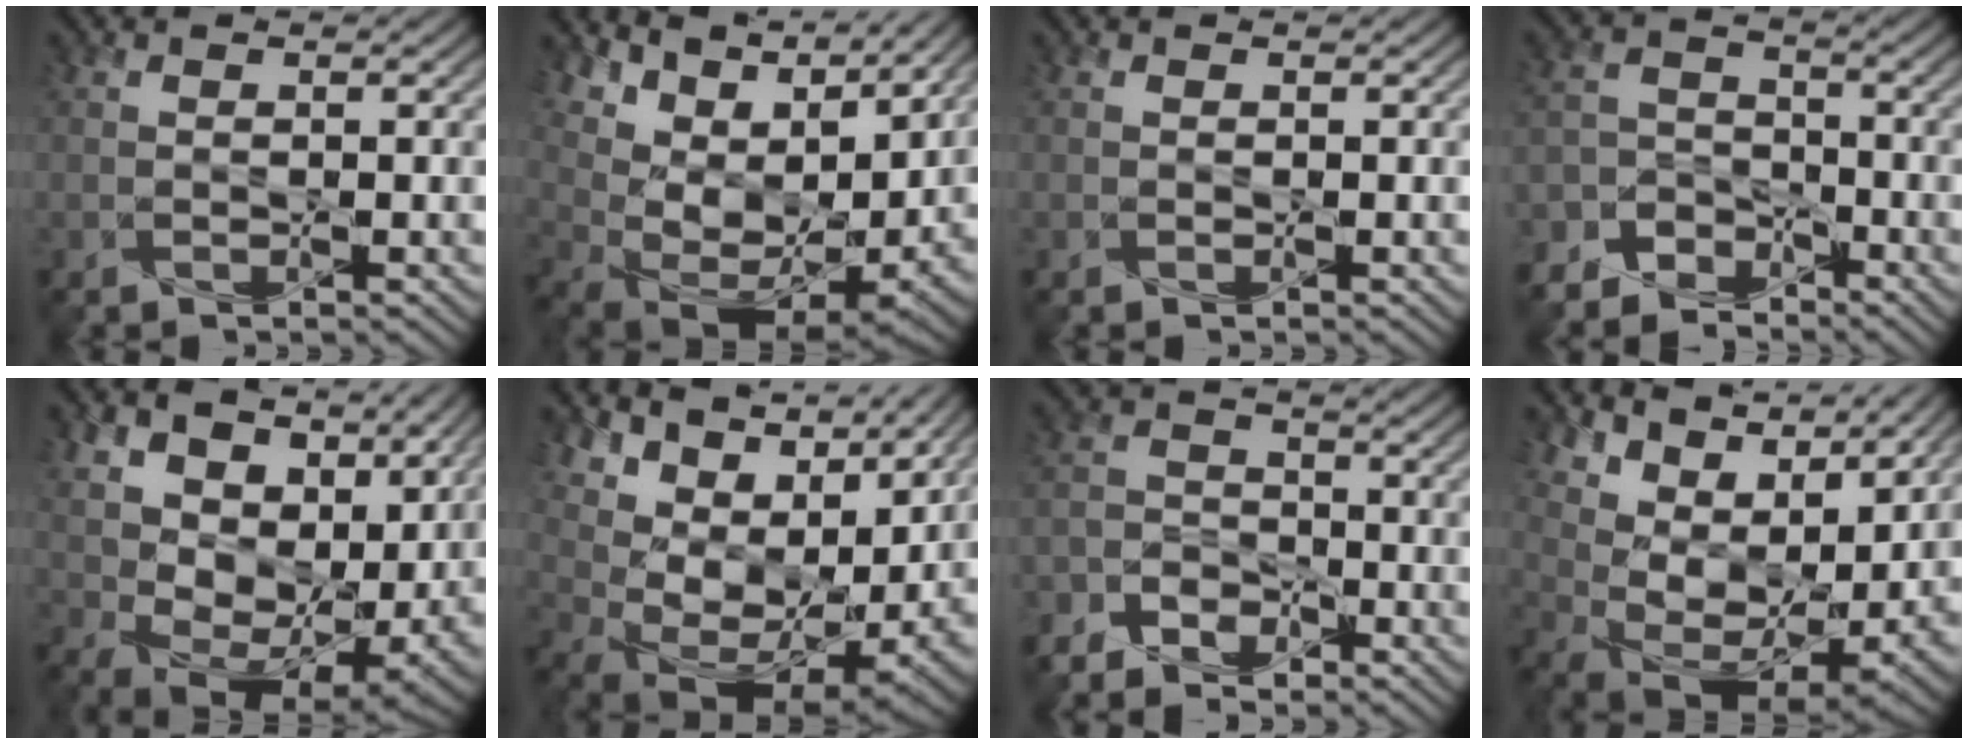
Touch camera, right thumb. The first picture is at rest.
{"total": 15.7, "force": [8.9, 8.0, 10.2], "torque": [-0.207, 0.033, 0.163]}
{"total": 0.0}
{"total": 6.1, "force": [-5.3, 3.0, 0.6], "torque": [-0.011, -0.005, -0.117]}
{"total": 17.0, "force": [6.1, 11.6, 10.8], "torque": [-0.196, 0.012, 0.138]}
{"total": 17.4, "force": [6.7, 10.9, 11.8], "torque": [-0.212, 0.036, 0.154]}
{"total": 4.7, "force": [-4.0, 2.2, 0.9], "torque": [-0.019, 0.004, -0.092]}
{"total": 15.7, "force": [9.4, 7.9, 9.7], "torque": [-0.184, 0.038, 0.166]}